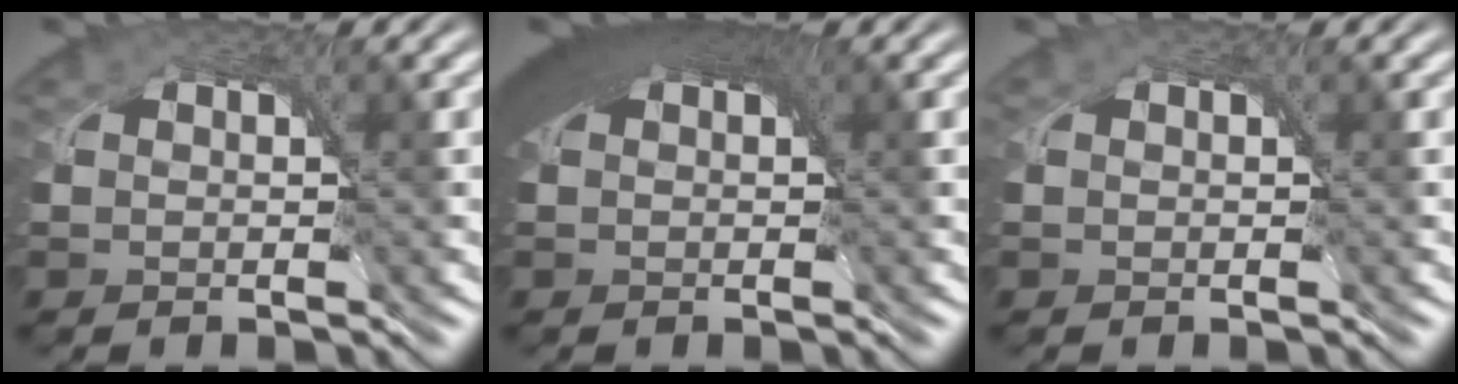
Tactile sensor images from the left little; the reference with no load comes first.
{"total": 7.1, "force": [3.0, 3.4, 5.5], "torque": [-0.086, 0.019, 0.033]}
{"total": 0.0}